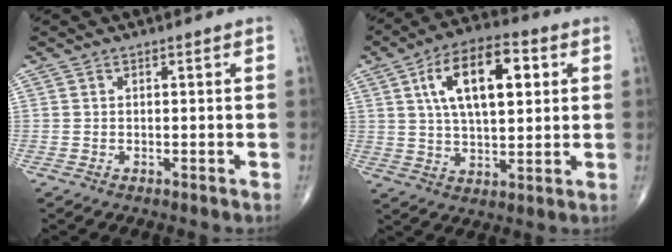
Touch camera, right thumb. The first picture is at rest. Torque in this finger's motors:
{"motor_torque": [0.78, 4.23, 1.36, 0.71, 0.15]}